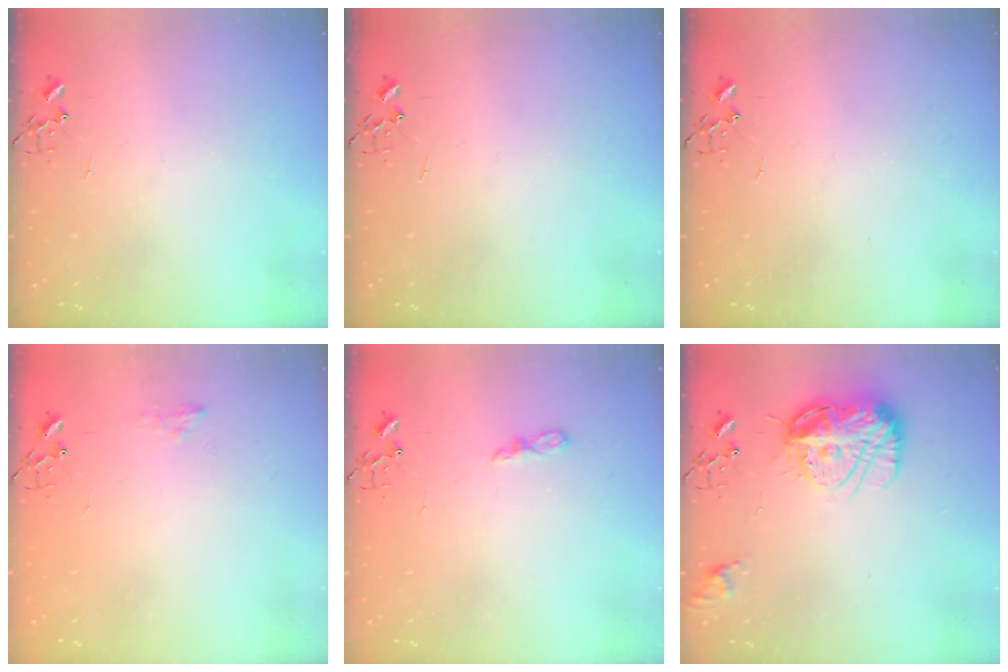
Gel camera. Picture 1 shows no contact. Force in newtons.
{"total": 0.0}
{"total": 0.0}
{"total": 6.9, "press": 6.8, "slide": 0.7}
{"total": 5.0, "press": 5.0, "slide": 0.5}
{"total": 14.7, "press": 14.7, "slide": 1.0}